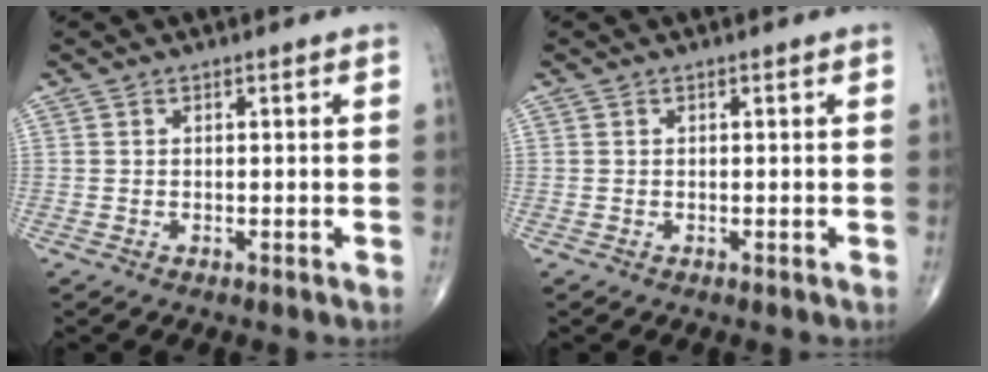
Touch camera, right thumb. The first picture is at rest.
{"total": 0.0}